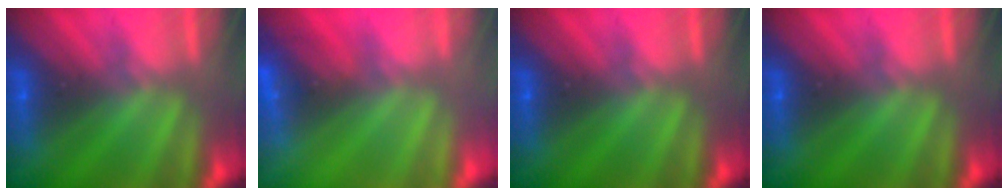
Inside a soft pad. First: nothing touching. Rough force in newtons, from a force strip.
{"total": 2.5}
{"total": 0.0}
{"total": 0.0}